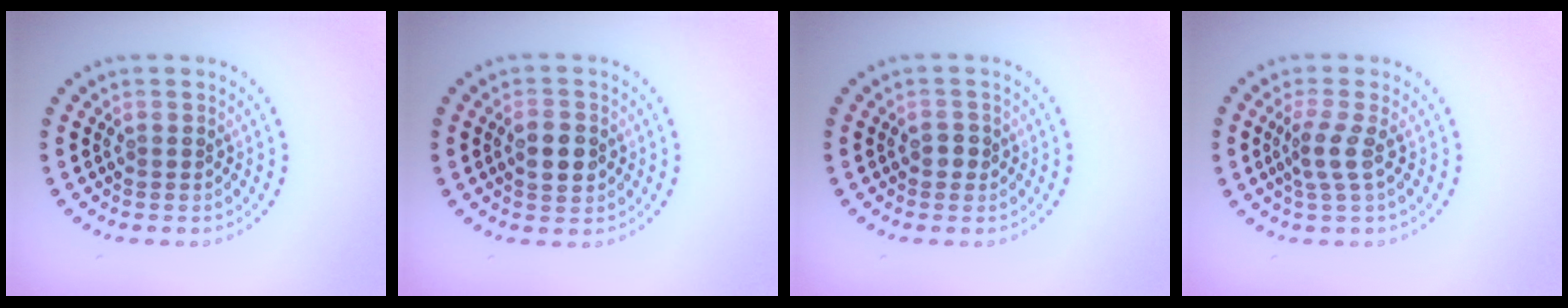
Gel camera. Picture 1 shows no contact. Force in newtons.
{"total": 2.9, "press": 2.9, "slide": 0.1}
{"total": 1.1, "press": 1.0, "slide": 0.4}
{"total": 2.2, "press": 1.6, "slide": 1.6}